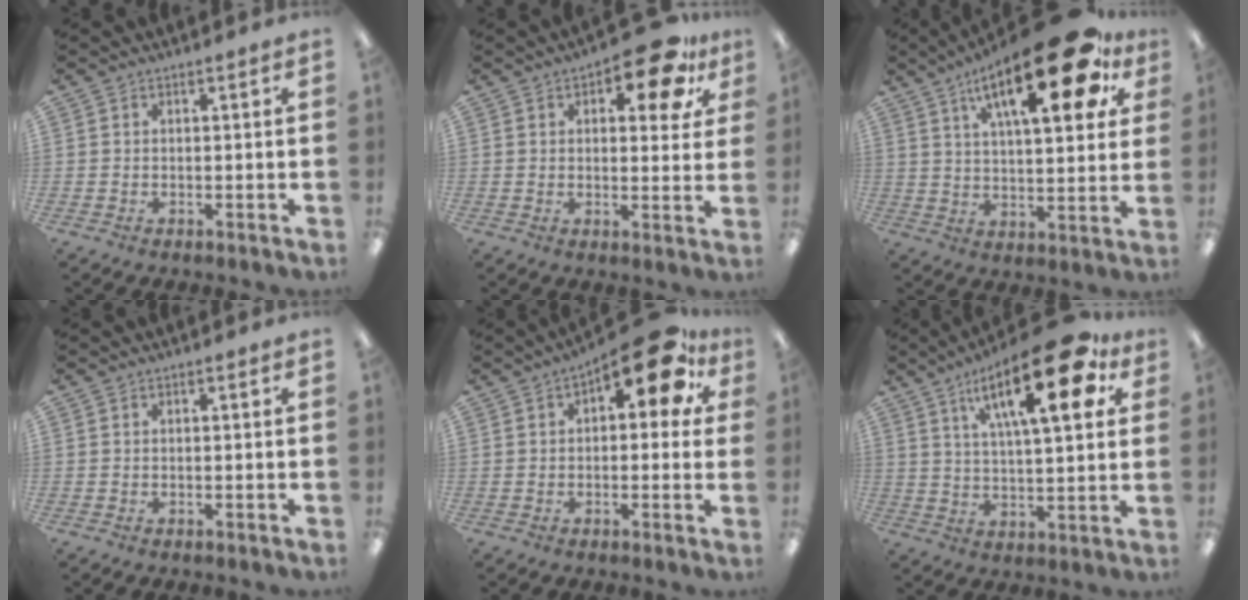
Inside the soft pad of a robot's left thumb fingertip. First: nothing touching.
{"total": 11.4, "force": [6.3, 4.8, 8.2], "torque": [-0.089, -0.028, 0.097]}
{"total": 25.0, "force": [13.1, 8.6, 19.5], "torque": [-0.296, -0.053, 0.202]}
{"total": 0.6, "force": [0.1, 0.1, 0.5], "torque": [-0.011, 0.001, 0.001]}
{"total": 14.0, "force": [6.9, 5.8, 10.7], "torque": [-0.138, -0.033, 0.106]}
{"total": 23.3, "force": [11.9, 7.7, 18.5], "torque": [-0.281, -0.048, 0.181]}